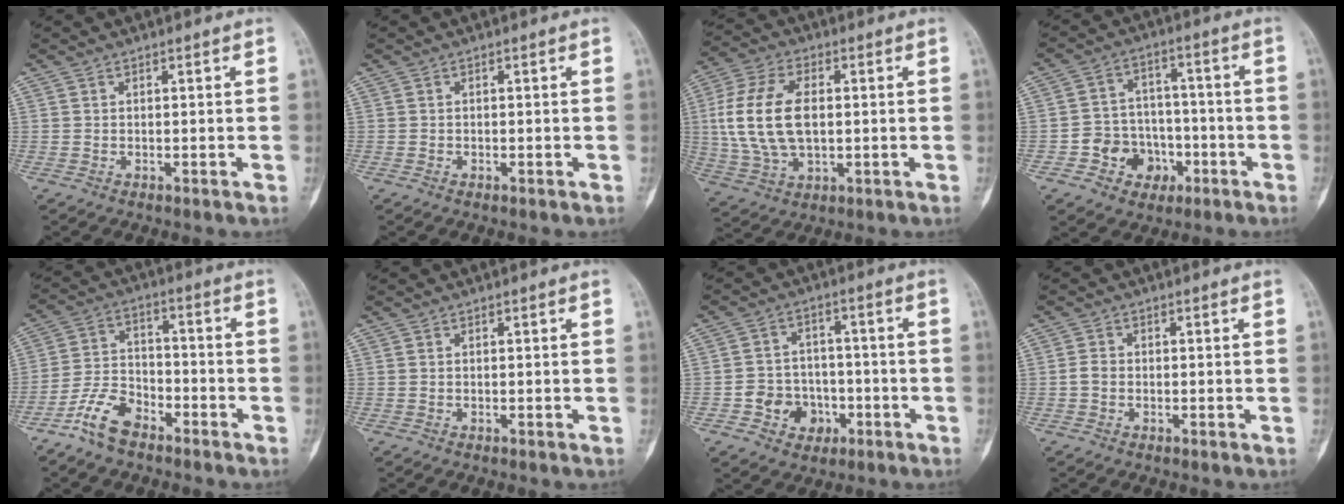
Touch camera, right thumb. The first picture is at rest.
{"total": 0.0}
{"total": 15.5, "force": [1.0, 9.1, 12.5], "torque": [-0.251, 0.008, 0.021]}
{"total": 9.7, "force": [-3.9, 8.2, 3.2], "torque": [-0.007, 0.044, -0.059]}
{"total": 8.8, "force": [-6.1, 4.4, 4.5], "torque": [-0.087, 0.039, -0.125]}
{"total": 0.0}
{"total": 8.1, "force": [-3.0, 6.9, 3.1], "torque": [-0.010, 0.031, -0.045]}
{"total": 1.8, "force": [-0.4, 1.4, 1.1], "torque": [-0.018, 0.005, -0.011]}